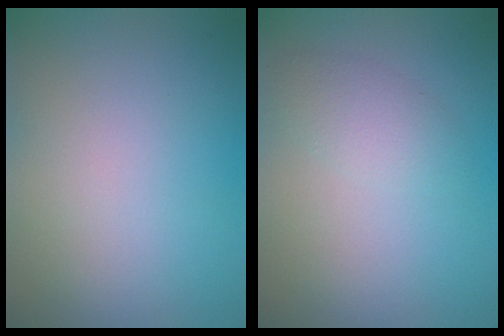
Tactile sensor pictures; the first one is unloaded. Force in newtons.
{"total": 1.8, "press": 1.8, "slide": 0.0}